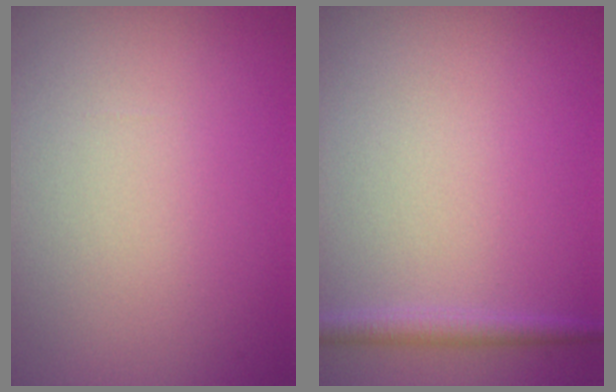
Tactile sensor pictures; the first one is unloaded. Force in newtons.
{"total": 1.6, "press": 1.6, "slide": 0.1}